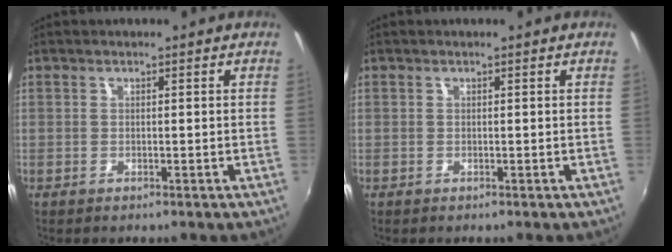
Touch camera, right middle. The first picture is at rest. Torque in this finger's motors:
{"motor_torque": [0.00, 0.00, 0.00, 0.00]}